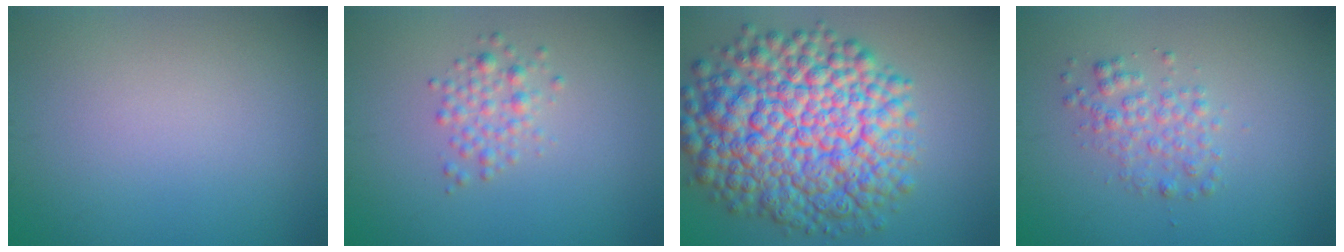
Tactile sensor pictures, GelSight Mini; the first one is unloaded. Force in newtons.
{"total": 1.9, "press": 1.9, "slide": 0.1}
{"total": 13.2, "press": 13.1, "slide": 0.4}
{"total": 2.2, "press": 2.2, "slide": 0.0}